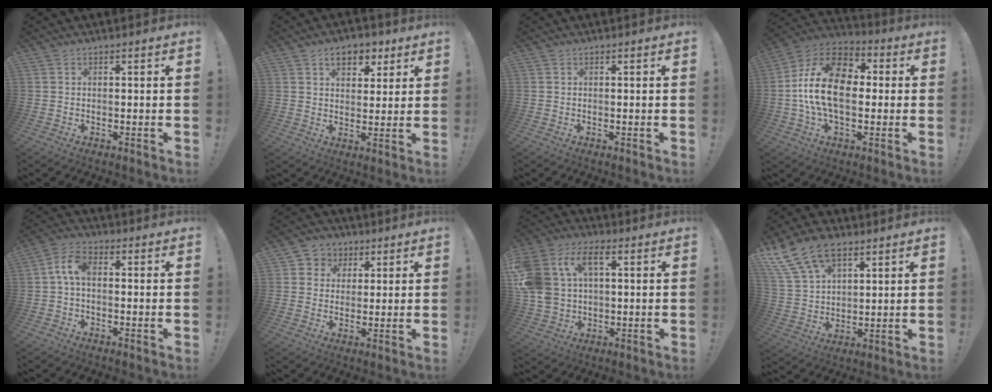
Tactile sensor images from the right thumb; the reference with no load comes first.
{"total": 8.7, "force": [4.6, 5.6, 4.8], "torque": [-0.061, -0.013, 0.083]}
{"total": 0.0}
{"total": 19.2, "force": [0.2, 11.8, 15.1], "torque": [-0.276, 0.025, 0.007]}
{"total": 6.4, "force": [0.3, 3.4, 5.5], "torque": [-0.116, 0.010, 0.007]}
{"total": 5.7, "force": [1.5, 5.5, 0.9], "torque": [-0.012, -0.006, 0.030]}
{"total": 14.2, "force": [4.0, 10.2, 9.1], "torque": [-0.206, -0.007, 0.076]}
{"total": 14.6, "force": [8.9, 8.3, 8.0], "torque": [-0.163, -0.038, 0.170]}